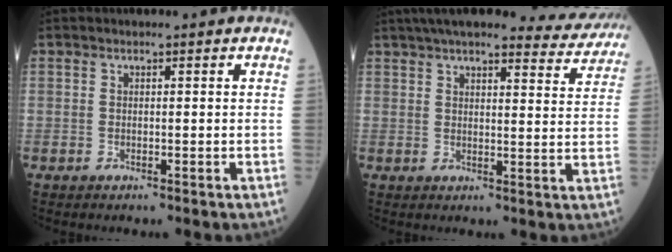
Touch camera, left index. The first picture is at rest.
{"total": 15.8, "force": [14.8, 2.0, 5.3], "torque": [-0.063, -0.007, 0.179]}